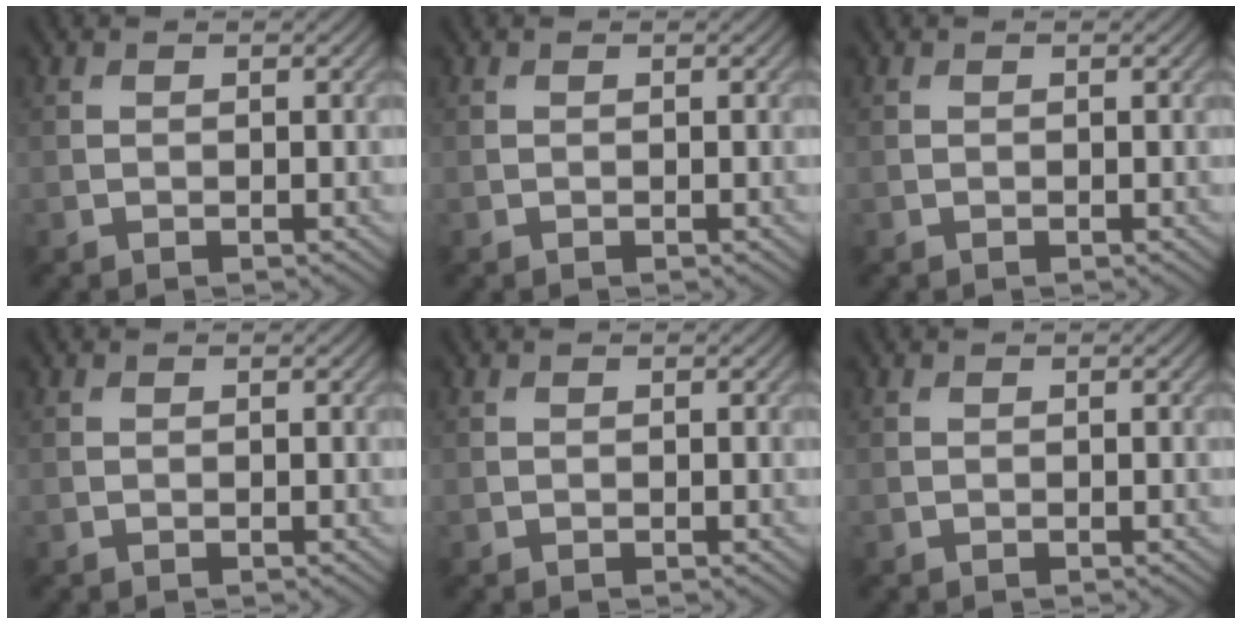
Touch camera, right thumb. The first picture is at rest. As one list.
[{"total": 0.0}, {"total": 0.0}, {"total": 0.0}, {"total": 0.0}, {"total": 0.0}]